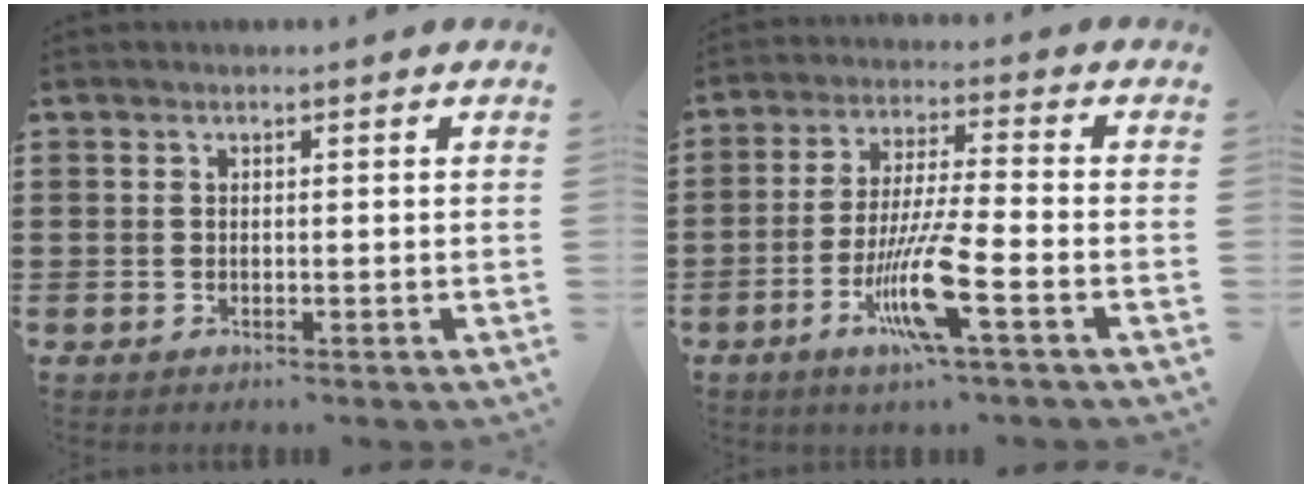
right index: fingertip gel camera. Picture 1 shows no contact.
{"total": 10.4, "force": [-4.5, 0.8, 9.3], "torque": [-0.192, -0.012, -0.089]}